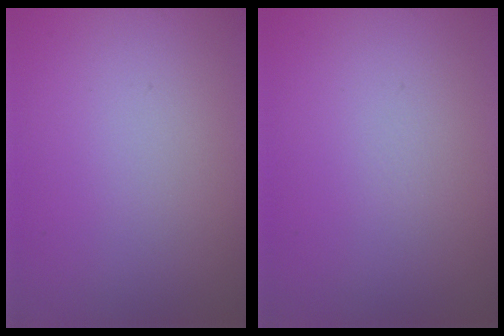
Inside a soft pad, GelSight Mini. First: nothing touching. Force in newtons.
{"total": 0.0}